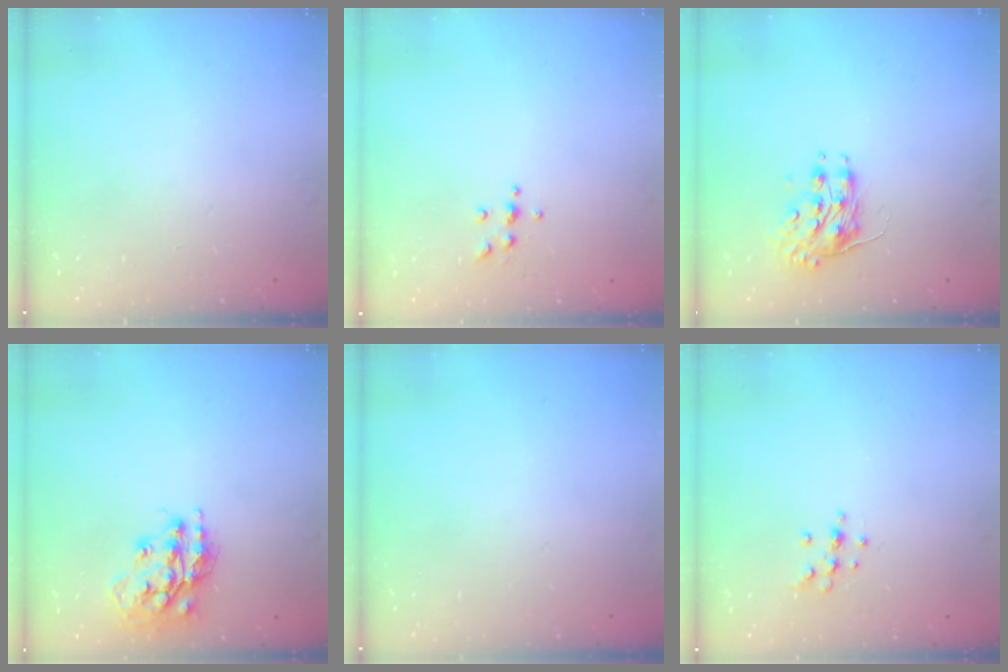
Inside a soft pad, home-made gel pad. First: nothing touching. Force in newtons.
{"total": 4.9, "press": 4.9, "slide": 0.7}
{"total": 8.4, "press": 8.4, "slide": 0.3}
{"total": 15.4, "press": 15.3, "slide": 1.1}
{"total": 0.0}
{"total": 6.5, "press": 6.2, "slide": 2.1}